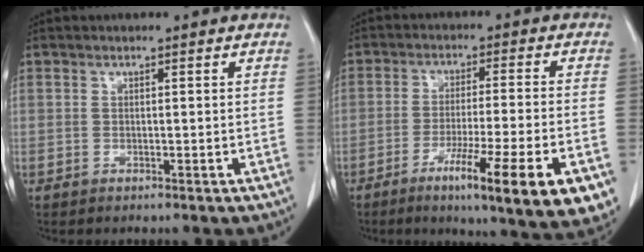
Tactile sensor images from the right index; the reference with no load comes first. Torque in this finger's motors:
{"motor_torque": [1.23, -0.91, 0.38, 0.15]}